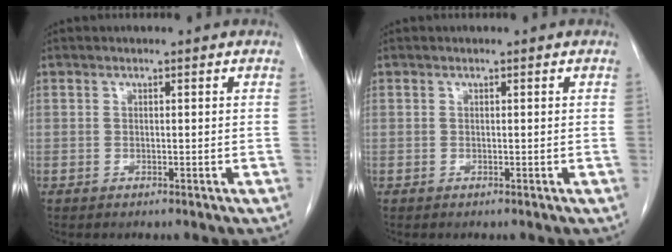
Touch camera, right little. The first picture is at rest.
{"total": 0.0}